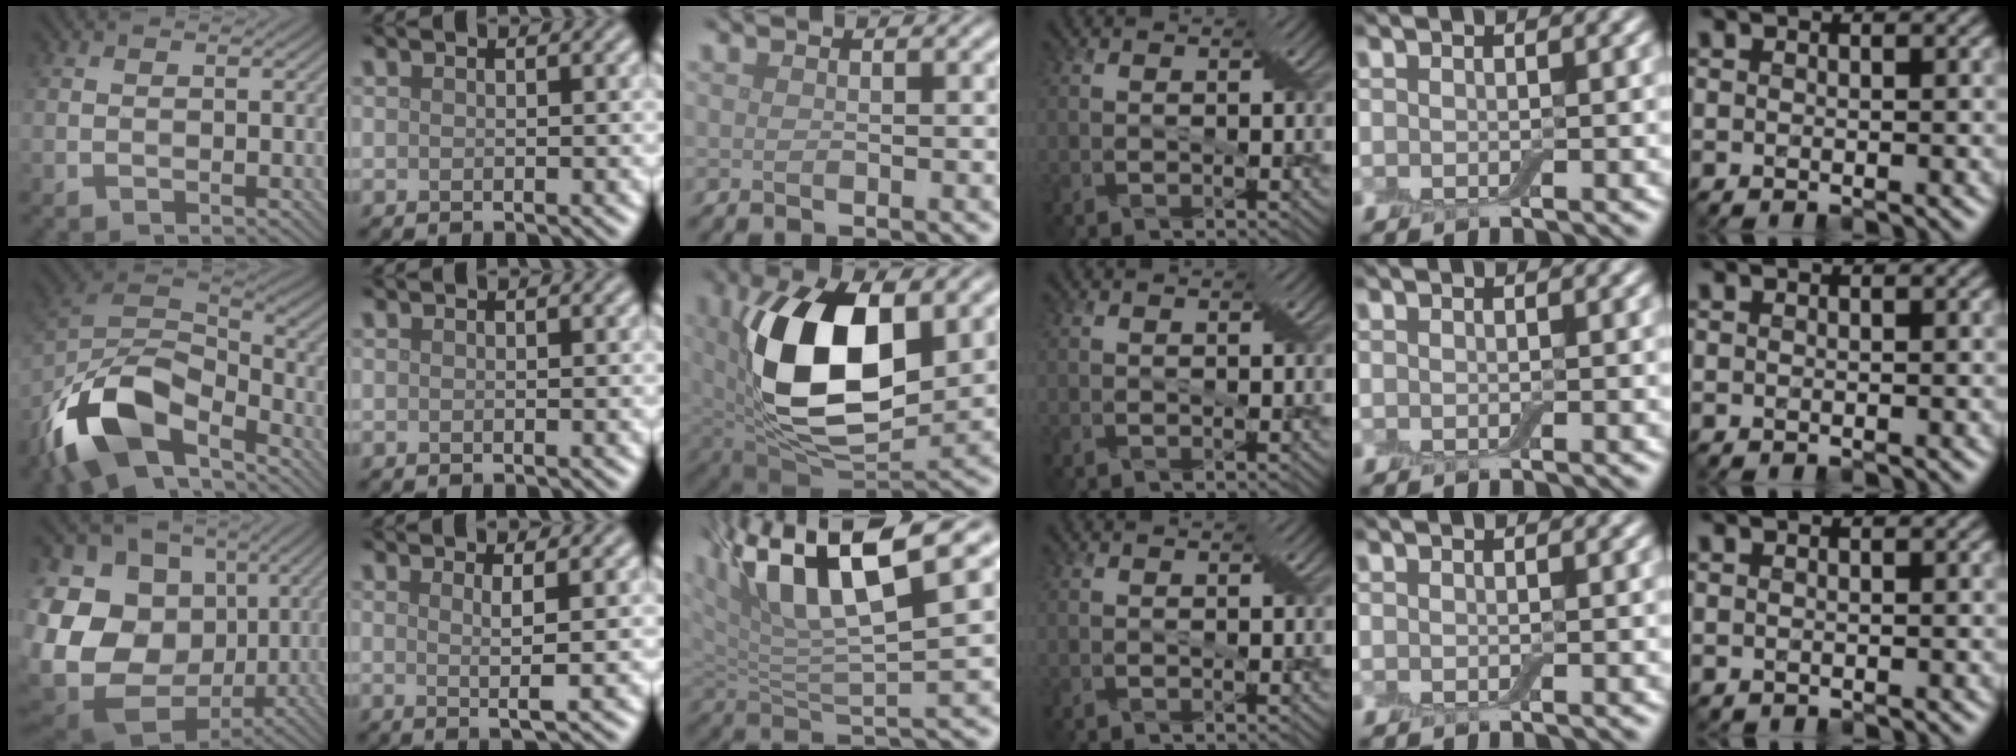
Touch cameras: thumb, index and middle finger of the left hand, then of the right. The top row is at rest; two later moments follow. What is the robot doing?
{"motion": "cut", "object": "aluminum foil"}